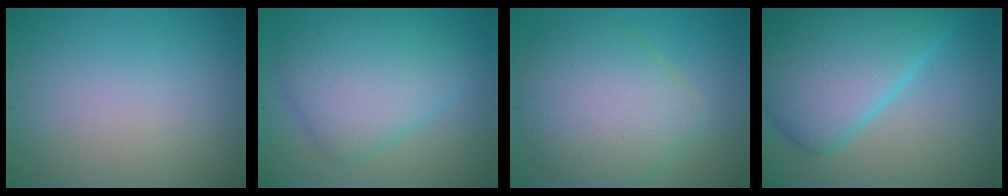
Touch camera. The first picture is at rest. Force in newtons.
{"total": 7.2, "press": 7.2, "slide": 0.2}
{"total": 7.5, "press": 7.5, "slide": 0.6}
{"total": 10.9, "press": 10.9, "slide": 0.2}